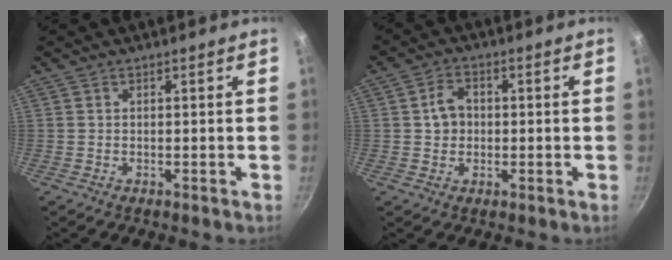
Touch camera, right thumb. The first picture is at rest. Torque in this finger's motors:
{"motor_torque": [0.05, 0.05, 0.01, -0.01, 0.01]}